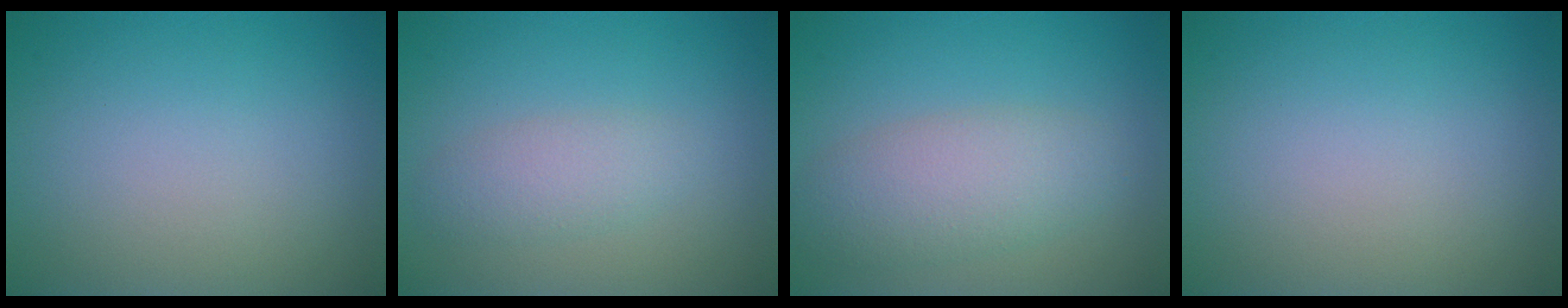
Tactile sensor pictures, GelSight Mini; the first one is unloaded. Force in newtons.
{"total": 2.2, "press": 2.2, "slide": 0.1}
{"total": 4.3, "press": 4.3, "slide": 0.1}
{"total": 0.0}